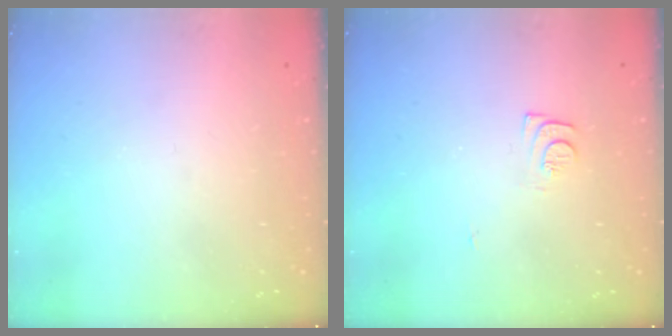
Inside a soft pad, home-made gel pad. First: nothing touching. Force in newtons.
{"total": 7.0, "press": 7.0, "slide": 0.6}